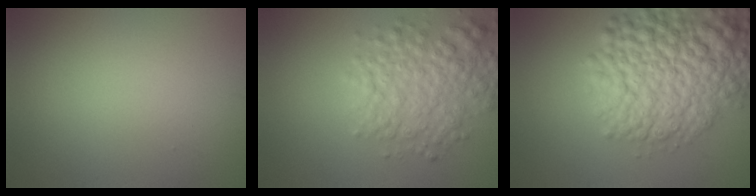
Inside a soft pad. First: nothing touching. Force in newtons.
{"total": 5.4, "press": 5.4, "slide": 0.2}
{"total": 9.5, "press": 9.5, "slide": 0.4}